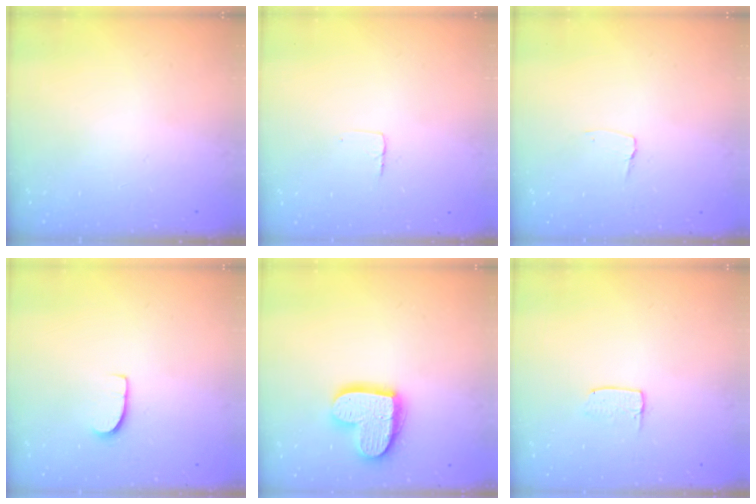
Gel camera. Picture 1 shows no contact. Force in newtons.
{"total": 2.9, "press": 2.9, "slide": 0.2}
{"total": 2.9, "press": 2.9, "slide": 0.3}
{"total": 6.7, "press": 6.7, "slide": 0.3}
{"total": 16.2, "press": 16.1, "slide": 1.5}
{"total": 3.4, "press": 3.3, "slide": 0.3}